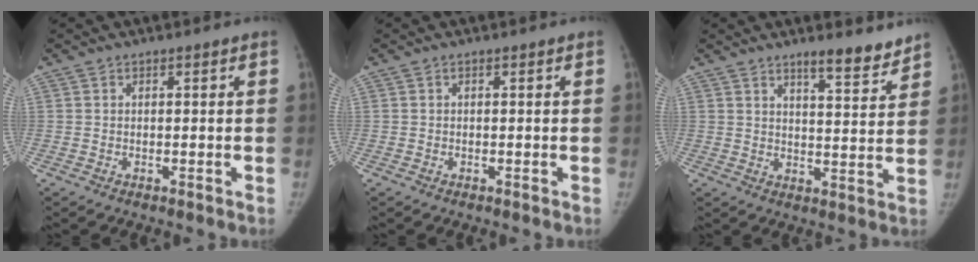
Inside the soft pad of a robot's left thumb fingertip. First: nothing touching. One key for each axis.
{"total": 0.0}
{"total": 7.1, "fx": 5.9, "fy": 1.3, "fz": 3.8, "tx": -0.038, "ty": -0.047, "tz": 0.087}